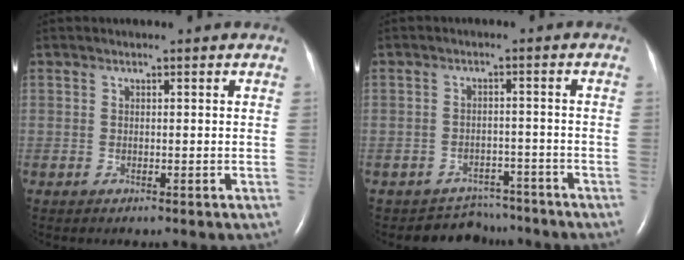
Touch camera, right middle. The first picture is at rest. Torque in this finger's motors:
{"motor_torque": [0.09, -0.10, 0.02, -0.01]}